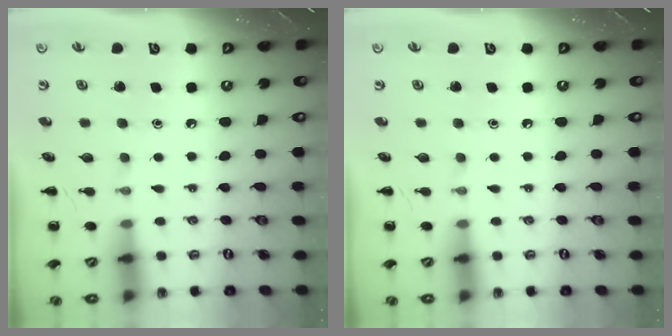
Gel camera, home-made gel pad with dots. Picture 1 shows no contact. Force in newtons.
{"total": 0.0}